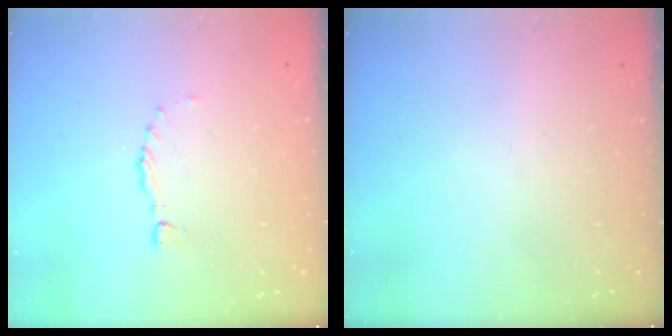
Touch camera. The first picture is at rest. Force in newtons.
{"total": 0.0}